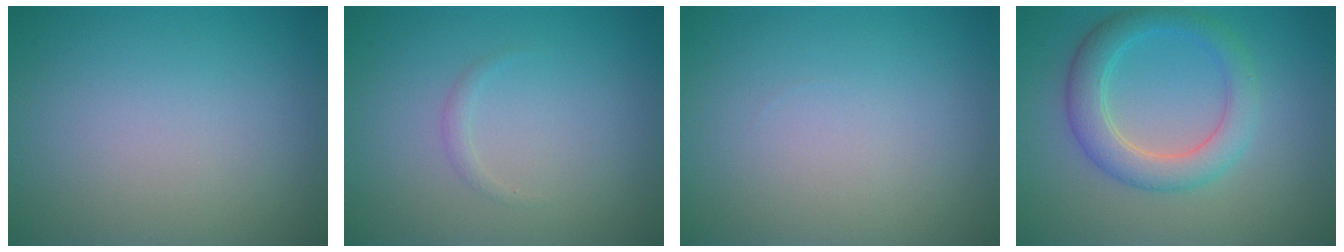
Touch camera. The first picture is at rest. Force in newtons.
{"total": 0.6, "press": 0.6, "slide": 0.0}
{"total": 0.0}
{"total": 4.2, "press": 4.2, "slide": 0.3}